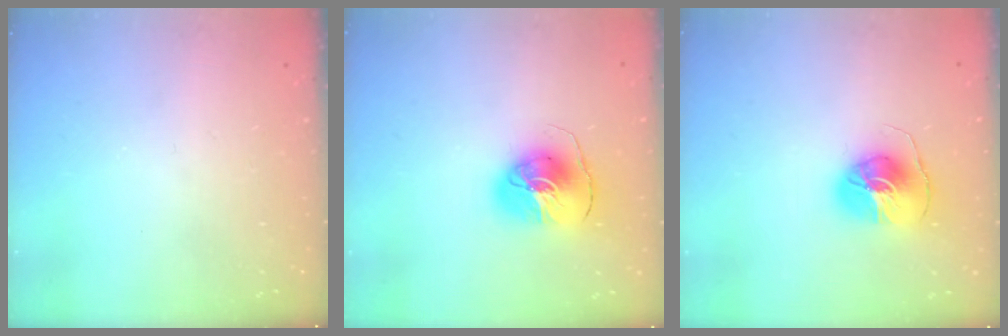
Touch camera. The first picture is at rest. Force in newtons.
{"total": 10.5, "press": 10.5, "slide": 1.3}
{"total": 8.7, "press": 8.7, "slide": 0.7}